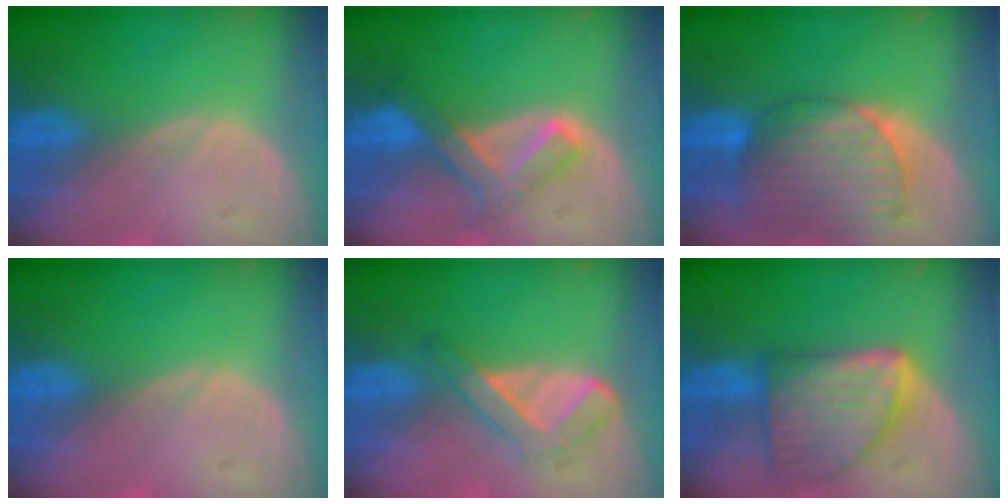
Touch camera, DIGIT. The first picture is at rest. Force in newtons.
{"total": 6.6, "press": 5.8, "slide": 3.0}
{"total": 10.1, "press": 8.7, "slide": 5.2}
{"total": 0.0}
{"total": 5.6, "press": 4.7, "slide": 3.0}
{"total": 9.2, "press": 9.1, "slide": 0.5}